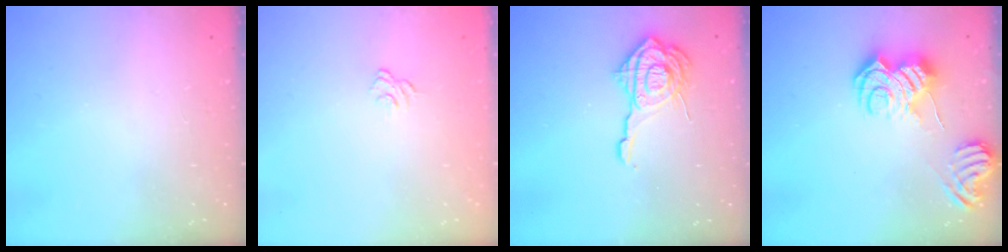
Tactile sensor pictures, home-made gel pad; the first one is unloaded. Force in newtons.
{"total": 3.2, "press": 3.0, "slide": 1.2}
{"total": 15.6, "press": 15.6, "slide": 1.4}
{"total": 12.4, "press": 12.3, "slide": 1.3}